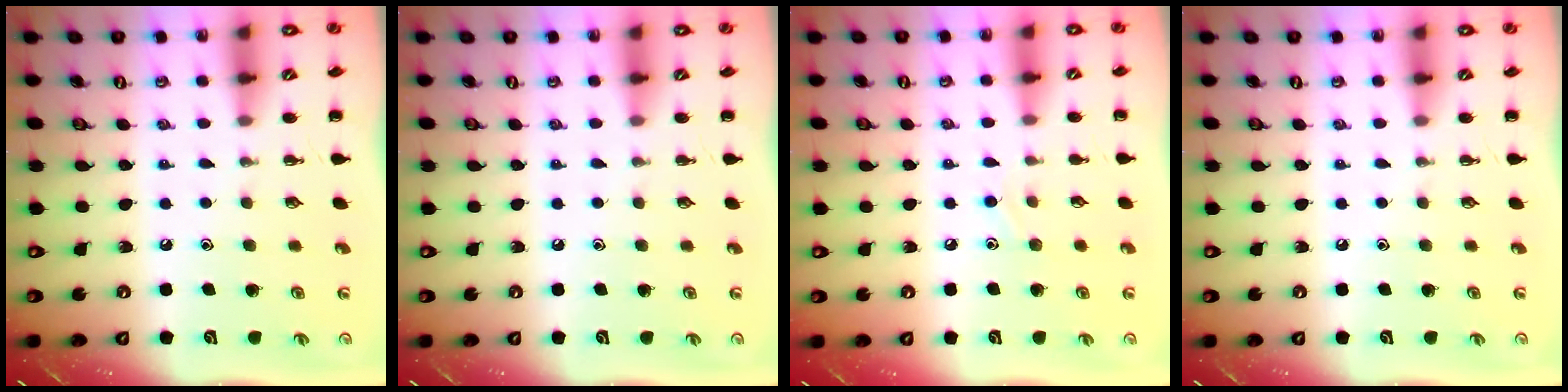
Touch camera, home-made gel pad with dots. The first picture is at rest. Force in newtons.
{"total": 0.0}
{"total": 5.7, "press": 5.4, "slide": 1.9}
{"total": 0.0}